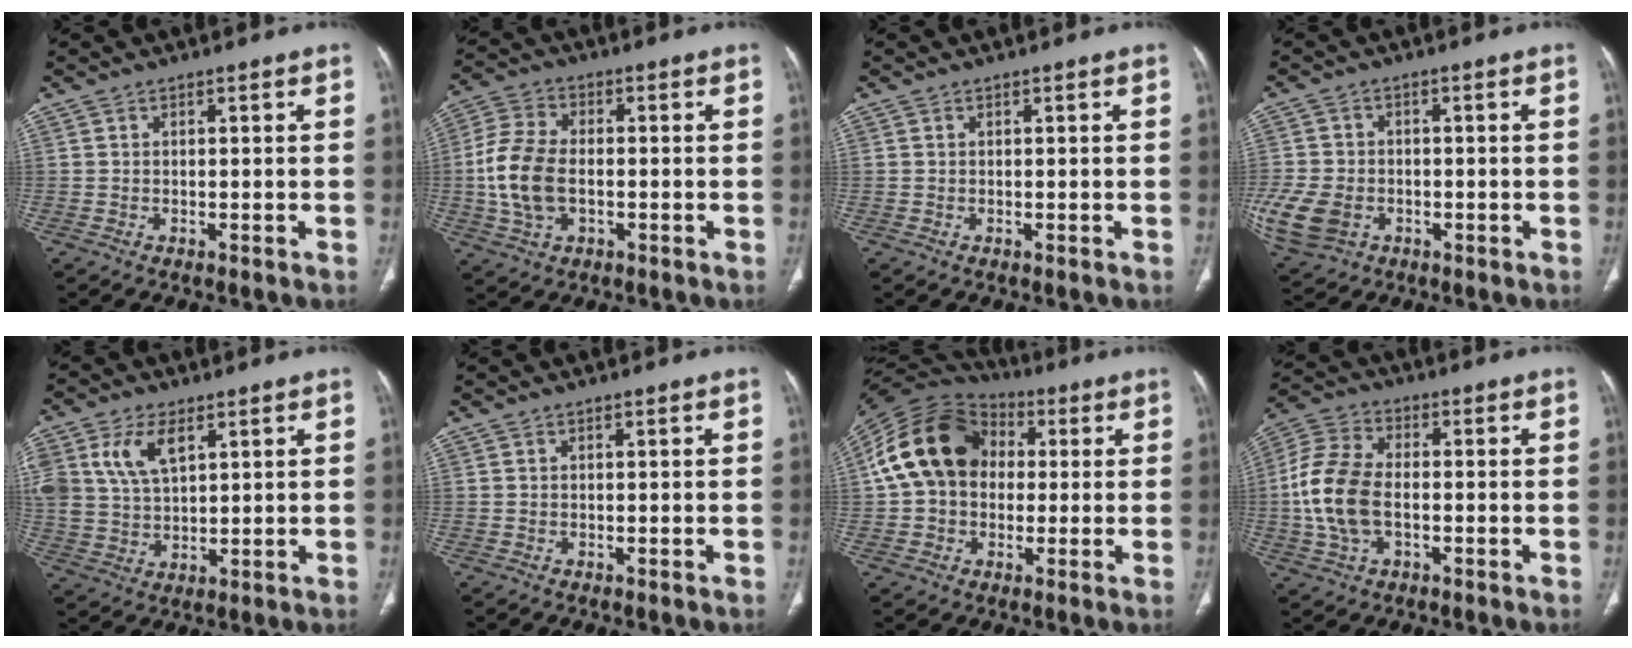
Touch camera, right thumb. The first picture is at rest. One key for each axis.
{"total": 11.4, "fx": -1.2, "fy": 7.1, "fz": 8.9, "tx": -0.189, "ty": 0.013, "tz": -0.026}
{"total": 0.0}
{"total": 12.6, "fx": -3.6, "fy": 9.6, "fz": 7.3, "tx": -0.186, "ty": 0.001, "tz": -0.055}
{"total": 10.2, "fx": 4.3, "fy": 5.8, "fz": 7.2, "tx": -0.139, "ty": -0.005, "tz": 0.089}
{"total": 0.0}
{"total": 17.4, "fx": 2.1, "fy": 13.5, "fz": 10.7, "tx": -0.188, "ty": 0.035, "tz": 0.029}
{"total": 13.0, "fx": -1.5, "fy": 8.0, "fz": 10.2, "tx": -0.220, "ty": 0.020, "tz": -0.032}